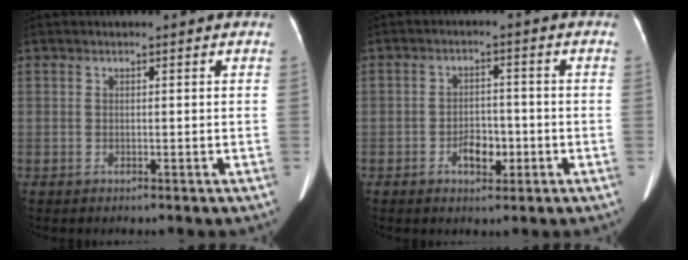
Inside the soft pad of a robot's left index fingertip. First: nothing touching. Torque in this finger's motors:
{"motor_torque": [0.07, 0.06, 0.05, 0.01]}